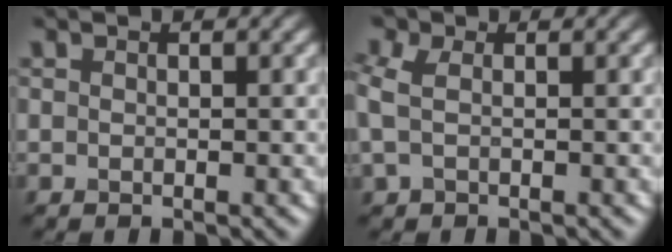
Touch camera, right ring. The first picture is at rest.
{"total": 2.7, "force": [0.4, 2.0, 1.8], "torque": [-0.046, 0.008, 0.000]}